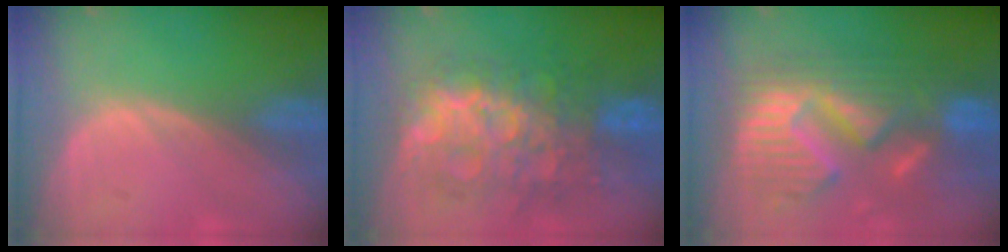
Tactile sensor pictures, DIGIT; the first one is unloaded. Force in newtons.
{"total": 12.5, "press": 12.4, "slide": 1.2}
{"total": 13.2, "press": 13.2, "slide": 1.2}